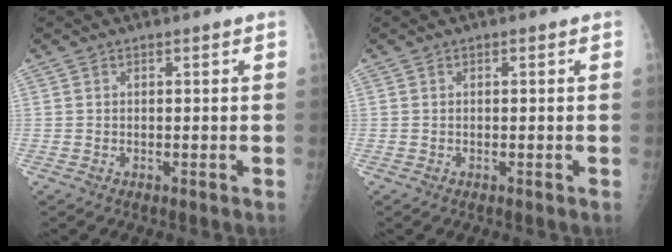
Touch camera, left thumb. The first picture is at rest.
{"total": 0.0}